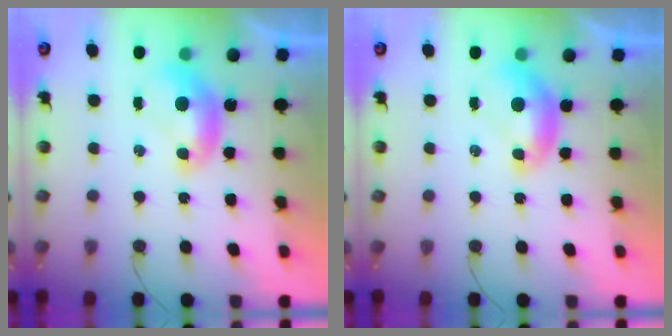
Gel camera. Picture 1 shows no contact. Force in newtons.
{"total": 0.0}